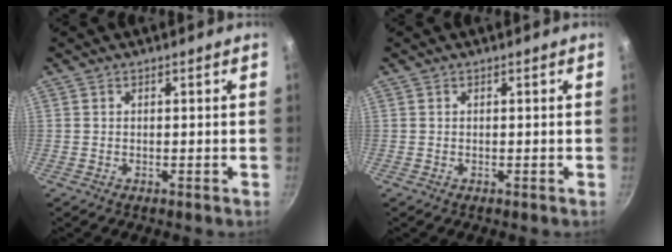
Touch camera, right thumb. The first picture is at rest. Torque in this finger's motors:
{"motor_torque": [-0.14, 0.22, 0.05, -0.04, 0.00]}